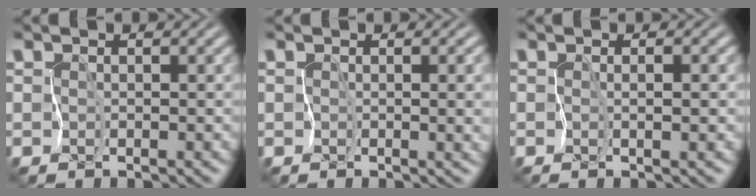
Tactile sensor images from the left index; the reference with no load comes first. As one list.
[{"total": 4.2, "force": [0.0, 2.1, 3.7], "torque": [-0.035, -0.009, 0.009]}, {"total": 1.3, "force": [-0.3, 0.2, 1.3], "torque": [-0.019, -0.002, -0.003]}]